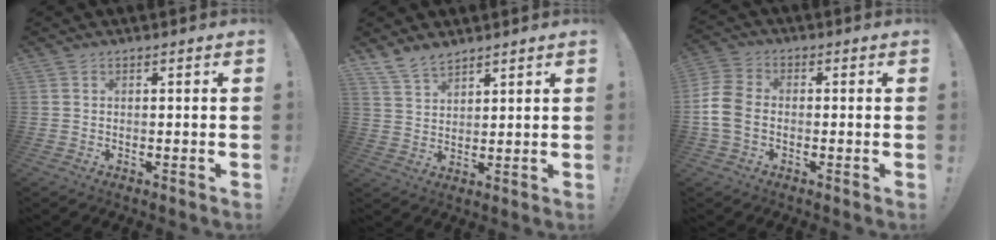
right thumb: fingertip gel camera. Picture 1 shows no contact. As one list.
[{"total": 6.7, "force": [5.7, 2.7, 2.2], "torque": [-0.051, -0.031, 0.113]}, {"total": 9.1, "force": [-2.0, 6.6, 6.0], "torque": [-0.136, 0.017, -0.032]}]